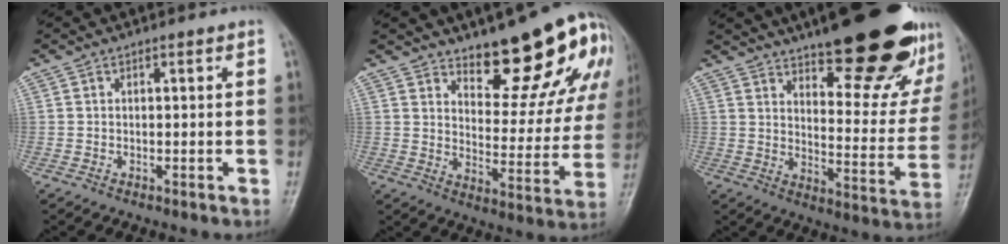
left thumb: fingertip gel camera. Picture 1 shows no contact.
{"total": 16.5, "force": [12.3, 5.2, 9.7], "torque": [-0.083, -0.105, 0.170]}
{"total": 28.7, "force": [19.3, 9.0, 19.3], "torque": [-0.239, -0.080, 0.261]}